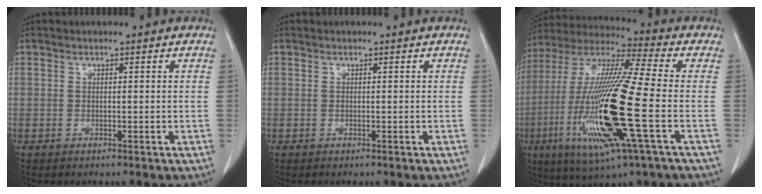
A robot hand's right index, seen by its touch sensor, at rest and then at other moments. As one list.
[{"total": 0.0}, {"total": 21.8, "force": [-5.2, 1.2, 21.1], "torque": [-0.465, -0.028, -0.103]}]